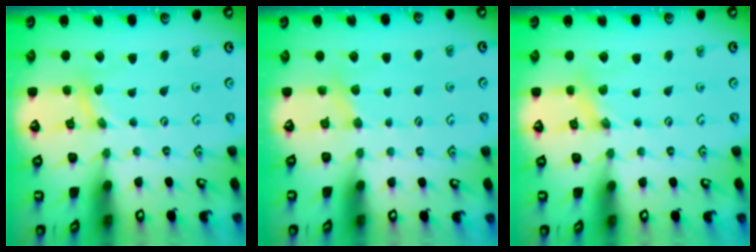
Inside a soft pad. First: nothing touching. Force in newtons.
{"total": 3.2, "press": 3.2, "slide": 0.6}
{"total": 1.0, "press": 1.0, "slide": 0.2}